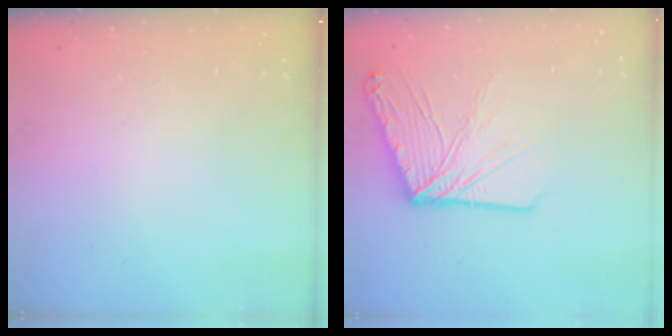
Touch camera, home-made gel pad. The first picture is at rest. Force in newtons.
{"total": 12.8, "press": 12.7, "slide": 1.4}